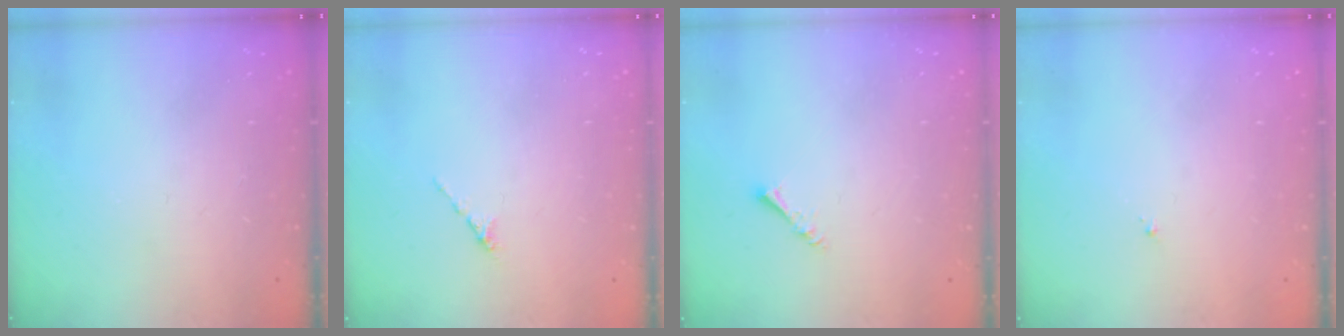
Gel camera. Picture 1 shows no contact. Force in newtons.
{"total": 0.0}
{"total": 1.6, "press": 1.6, "slide": 0.3}
{"total": 0.8, "press": 0.7, "slide": 0.3}